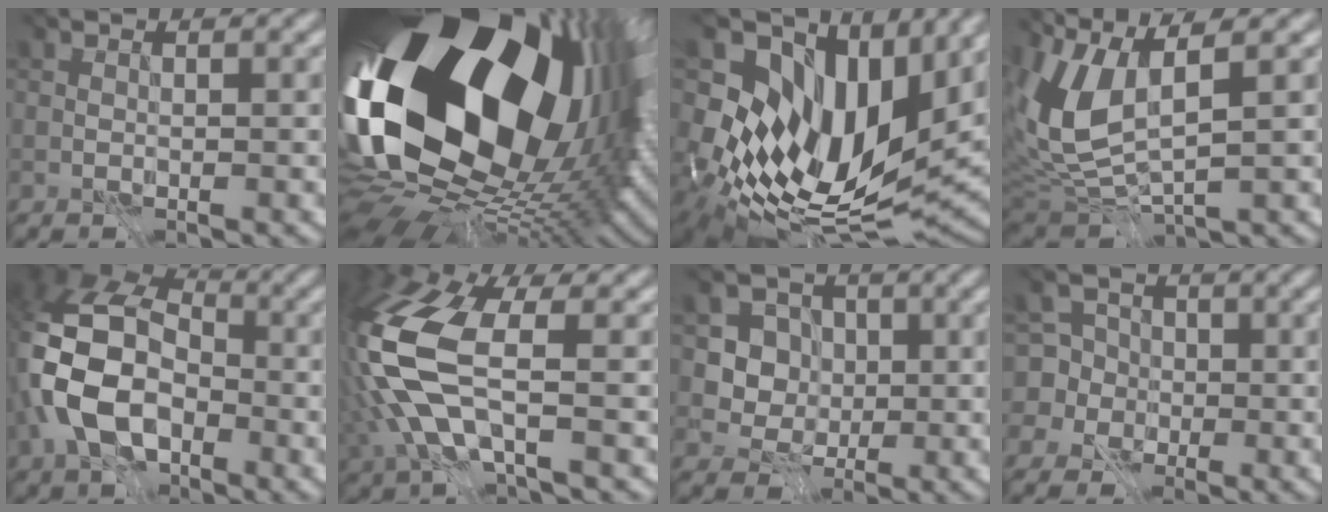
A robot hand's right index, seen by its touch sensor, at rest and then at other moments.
{"total": 20.4, "force": [2.3, 11.6, 16.6], "torque": [-0.305, -0.048, 0.064]}
{"total": 13.6, "force": [3.2, 8.2, 10.4], "torque": [-0.194, -0.014, 0.102]}
{"total": 7.7, "force": [0.3, 2.5, 7.2], "torque": [-0.190, -0.009, 0.032]}
{"total": 10.2, "force": [-4.5, 6.0, 6.9], "torque": [-0.168, -0.016, -0.076]}
{"total": 8.8, "force": [-2.6, 3.3, 7.7], "torque": [-0.217, -0.013, -0.036]}
{"total": 3.0, "force": [-0.8, 2.8, 0.8], "torque": [-0.026, -0.020, 0.006]}
{"total": 6.1, "force": [-0.8, 5.9, 1.0], "torque": [-0.043, 0.027, -0.017]}